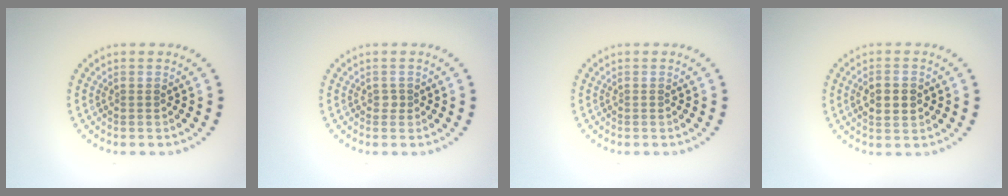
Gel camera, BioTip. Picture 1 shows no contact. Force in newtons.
{"total": 0.5, "press": 0.4, "slide": 0.3}
{"total": 0.0}
{"total": 2.6, "press": 2.6, "slide": 0.1}